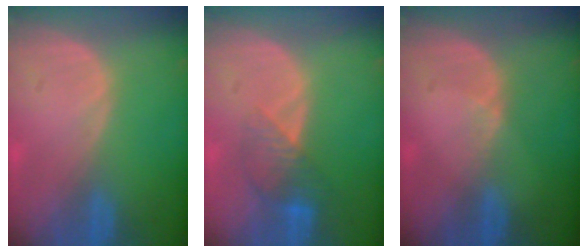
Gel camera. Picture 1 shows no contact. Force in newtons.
{"total": 4.2, "press": 4.1, "slide": 0.8}
{"total": 1.4, "press": 0.9, "slide": 1.1}